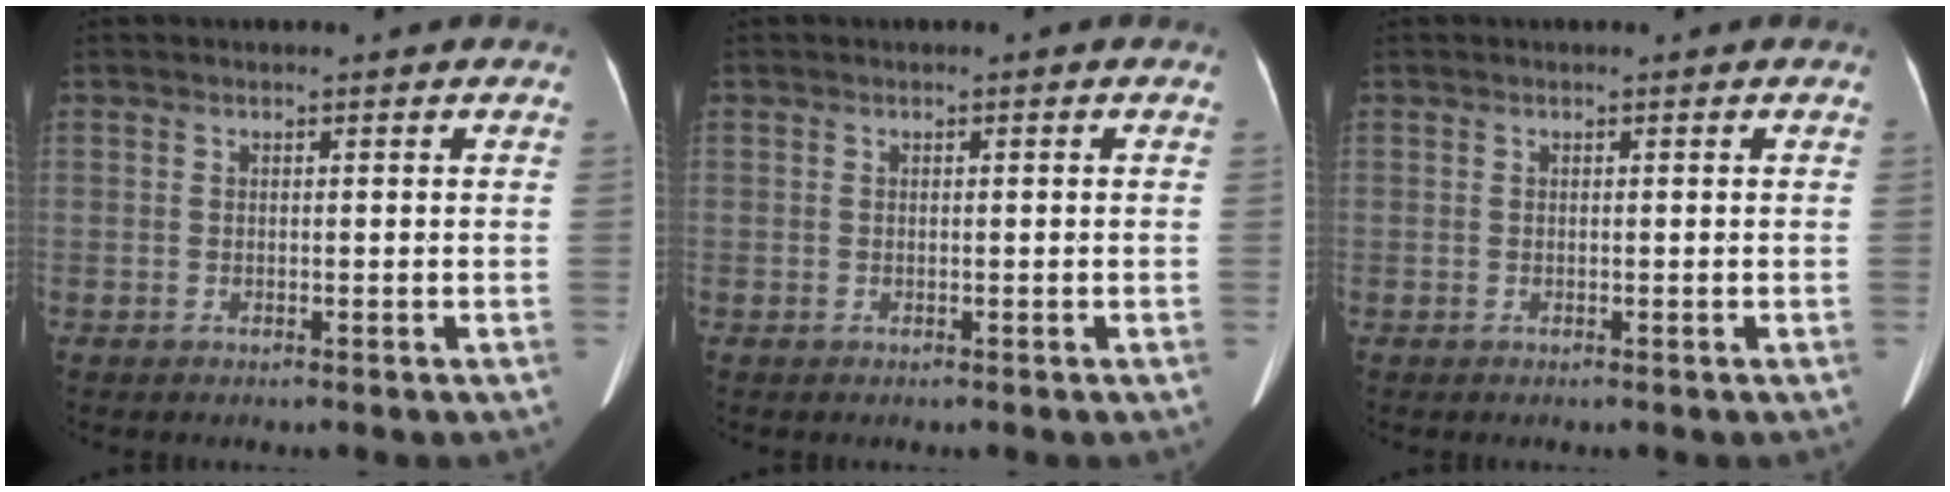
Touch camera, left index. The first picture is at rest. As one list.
[{"total": 0.0}, {"total": 0.0}]